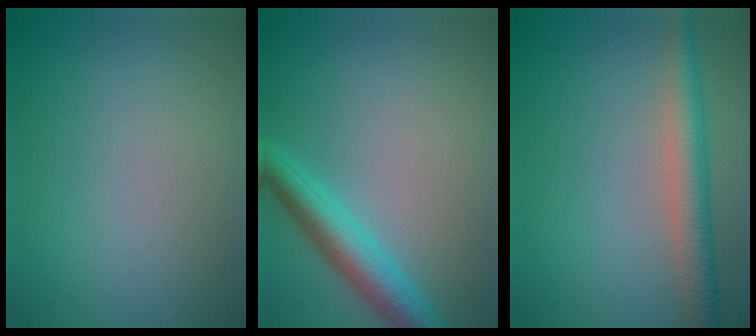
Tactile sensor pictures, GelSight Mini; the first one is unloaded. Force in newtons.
{"total": 4.5, "press": 4.5, "slide": 0.1}
{"total": 4.3, "press": 4.3, "slide": 0.1}